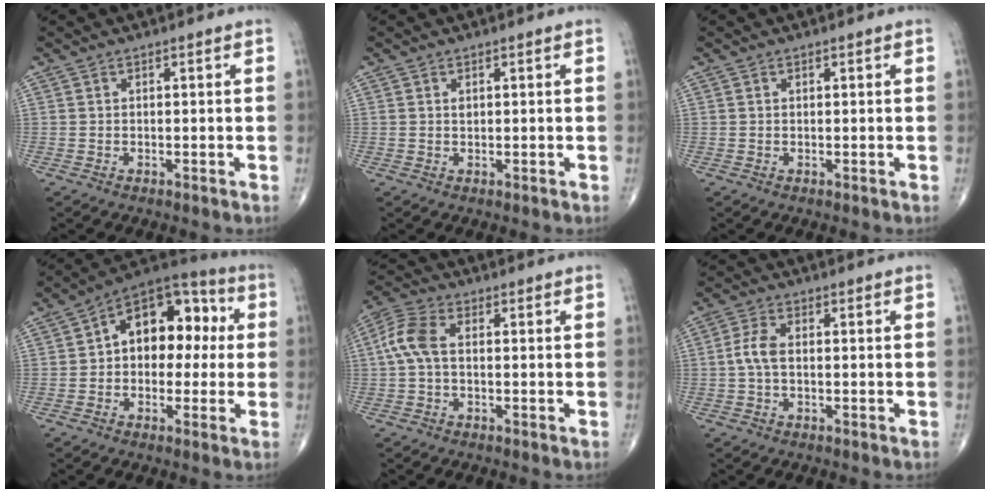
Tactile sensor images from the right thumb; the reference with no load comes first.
{"total": 0.8, "force": [0.3, 0.5, 0.5], "torque": [-0.006, -0.001, 0.005]}
{"total": 0.0}
{"total": 15.2, "force": [1.7, 10.0, 11.4], "torque": [-0.117, 0.043, 0.010]}
{"total": 6.4, "force": [0.1, 3.5, 5.3], "torque": [-0.126, 0.021, -0.006]}
{"total": 3.7, "force": [-0.2, 1.8, 3.2], "torque": [-0.076, 0.007, -0.010]}